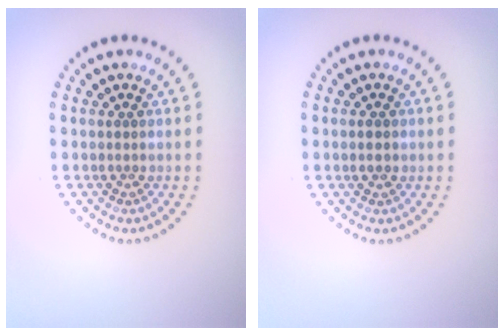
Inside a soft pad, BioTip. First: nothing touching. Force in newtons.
{"total": 1.3, "press": 1.3, "slide": 0.2}